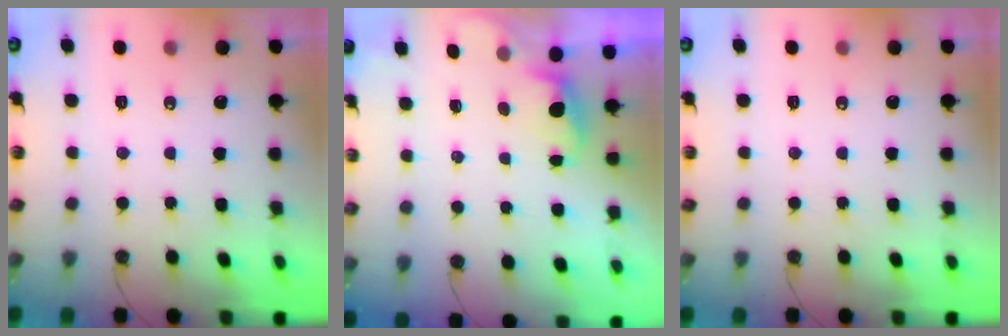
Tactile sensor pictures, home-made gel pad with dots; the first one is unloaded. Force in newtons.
{"total": 0.7, "press": 0.1, "slide": 0.7}
{"total": 0.0}